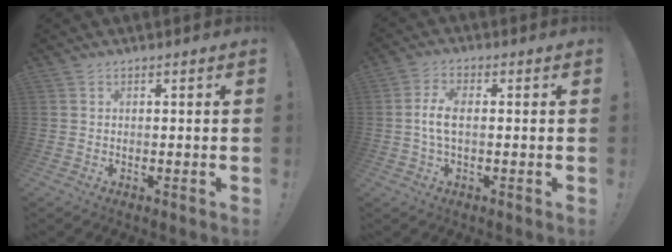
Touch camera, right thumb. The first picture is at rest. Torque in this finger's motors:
{"motor_torque": [-0.35, 0.15, 0.03, 0.16, 0.24]}